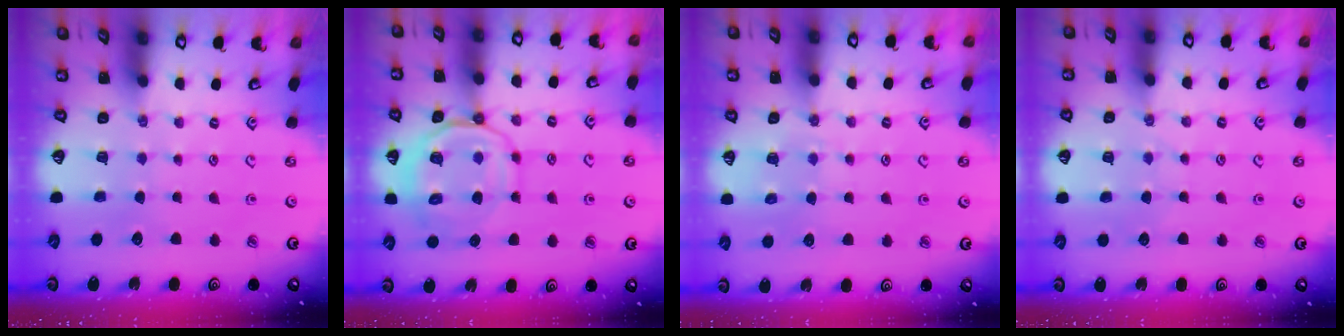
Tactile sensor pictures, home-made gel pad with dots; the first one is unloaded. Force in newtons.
{"total": 12.4, "press": 12.3, "slide": 1.8}
{"total": 6.9, "press": 6.9, "slide": 0.7}
{"total": 3.9, "press": 3.9, "slide": 0.6}